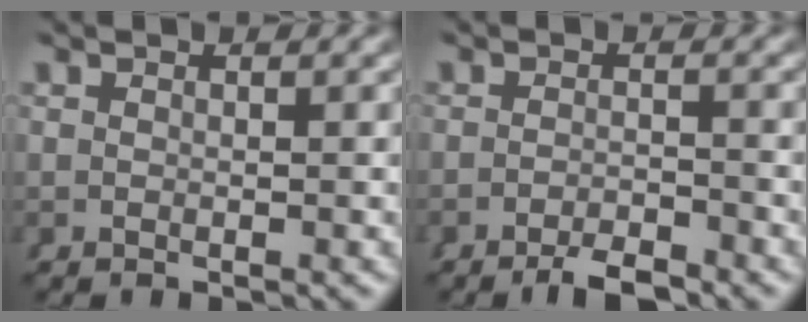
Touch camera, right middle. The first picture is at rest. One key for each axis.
{"total": 2.8, "fx": -2.6, "fy": 0.4, "fz": 1.2, "tx": -0.010, "ty": 0.000, "tz": -0.045}